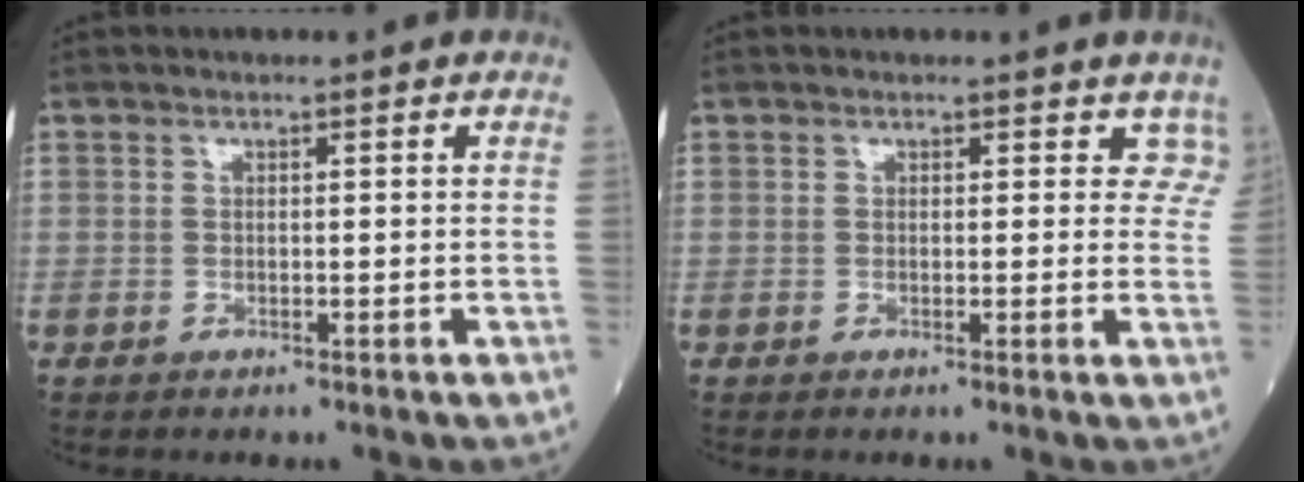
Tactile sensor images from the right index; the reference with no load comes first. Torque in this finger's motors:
{"motor_torque": [-0.02, 0.05, 0.00, 0.00]}